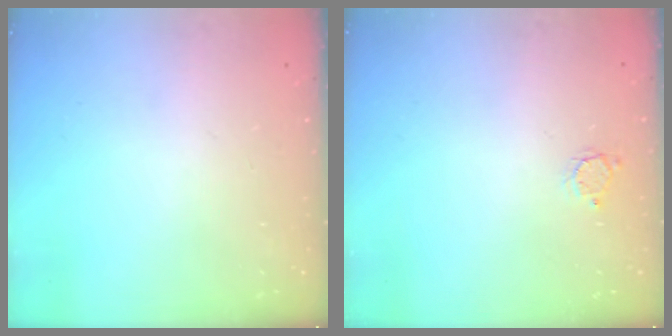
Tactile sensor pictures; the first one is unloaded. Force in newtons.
{"total": 2.6, "press": 2.6, "slide": 0.2}